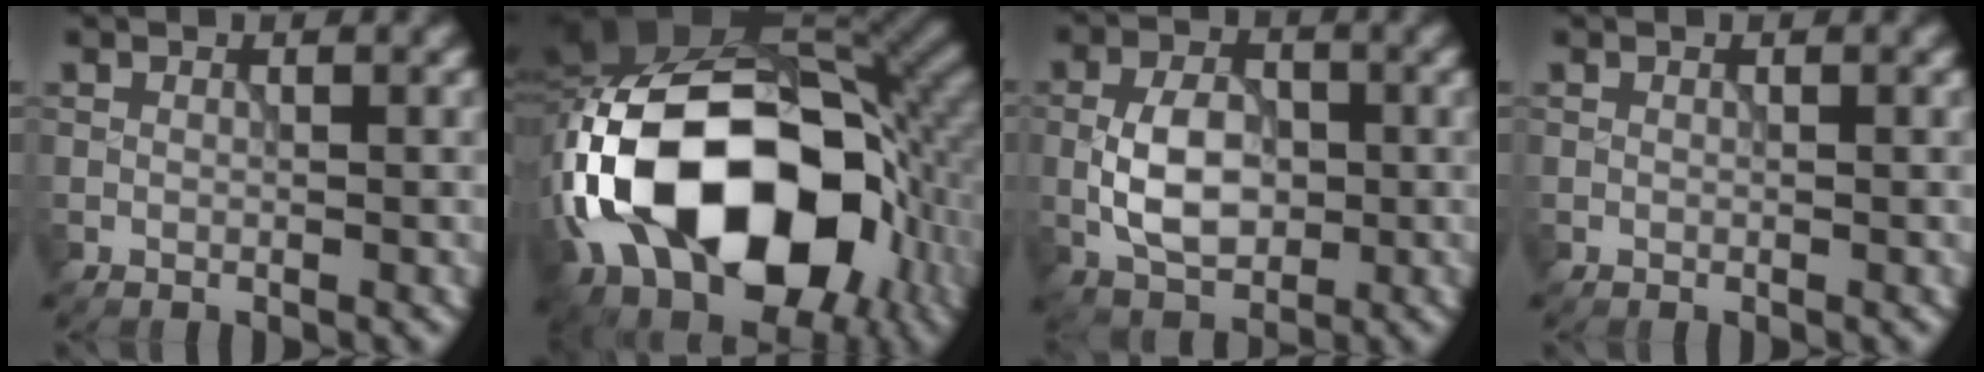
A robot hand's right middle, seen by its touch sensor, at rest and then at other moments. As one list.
[{"total": 18.2, "force": [-4.4, 11.9, 13.0], "torque": [-0.235, 0.004, -0.081]}, {"total": 5.5, "force": [-0.8, 3.5, 4.2], "torque": [-0.079, 0.000, -0.018]}, {"total": 0.0}]